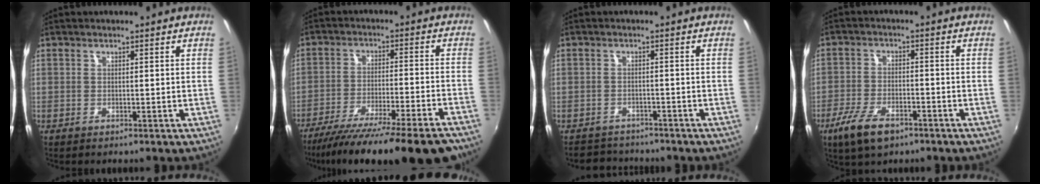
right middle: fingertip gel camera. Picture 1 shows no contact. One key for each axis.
{"total": 20.6, "fx": -17.6, "fy": 0.2, "fz": 10.7, "tx": -0.189, "ty": -0.053, "tz": -0.270}
{"total": 5.0, "fx": -4.6, "fy": 1.9, "fz": 0.3, "tx": -0.021, "ty": 0.006, "tz": -0.075}
{"total": 8.4, "fx": -5.4, "fy": 3.3, "fz": 5.4, "tx": -0.134, "ty": -0.018, "tz": -0.102}